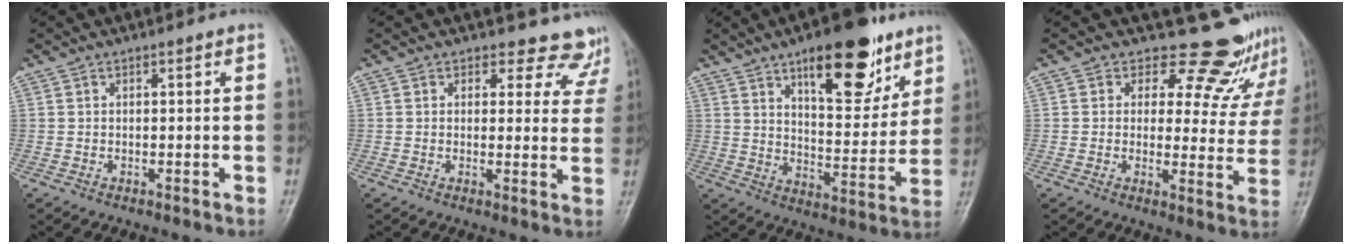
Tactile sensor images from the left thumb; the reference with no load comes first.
{"total": 8.7, "force": [7.6, 4.2, 0.1], "torque": [0.056, -0.042, 0.058]}
{"total": 17.8, "force": [10.6, 7.1, 12.4], "torque": [-0.132, -0.056, 0.163]}
{"total": 13.2, "force": [11.7, 5.7, 2.2], "torque": [0.029, -0.088, 0.119]}